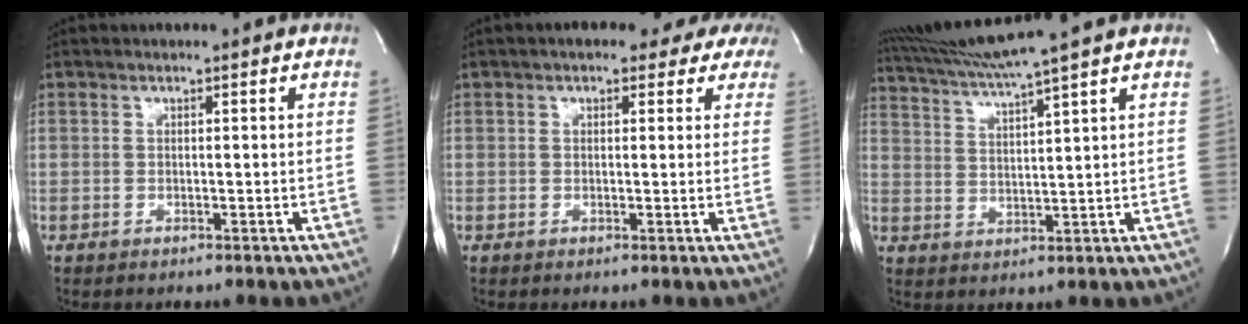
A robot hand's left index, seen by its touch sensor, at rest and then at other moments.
{"total": 9.3, "force": [7.5, 3.8, 4.0], "torque": [-0.028, 0.021, 0.075]}
{"total": 9.5, "force": [8.2, -2.9, 3.9], "torque": [-0.078, -0.003, 0.149]}